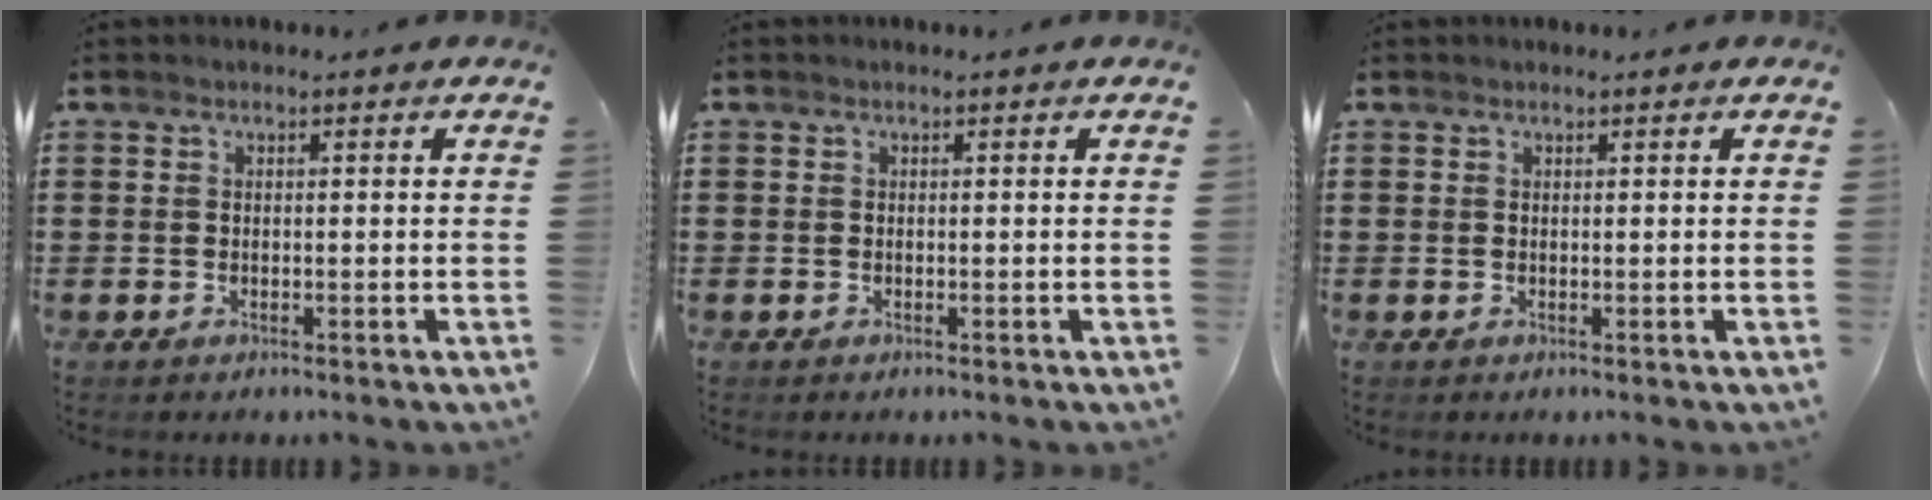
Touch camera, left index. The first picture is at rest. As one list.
[{"total": 0.0}, {"total": 0.0}]